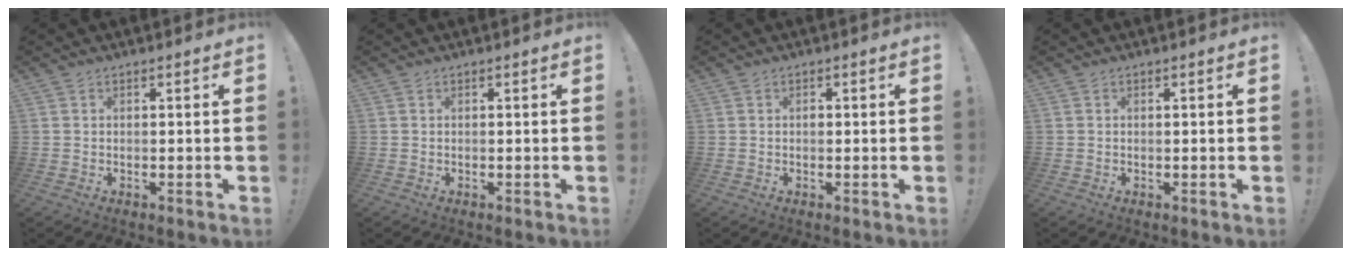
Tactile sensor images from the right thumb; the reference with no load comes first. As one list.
[{"total": 0.0}, {"total": 0.8, "force": [-0.4, 0.5, 0.4], "torque": [-0.015, 0.007, -0.007]}, {"total": 0.0}]